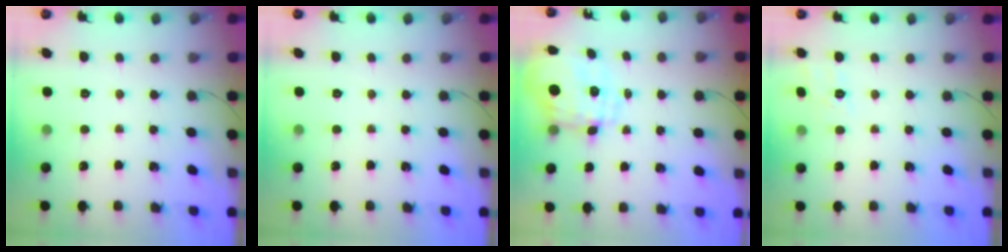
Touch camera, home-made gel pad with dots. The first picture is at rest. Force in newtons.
{"total": 0.0}
{"total": 3.6, "press": 3.2, "slide": 1.6}
{"total": 9.2, "press": 9.0, "slide": 2.0}